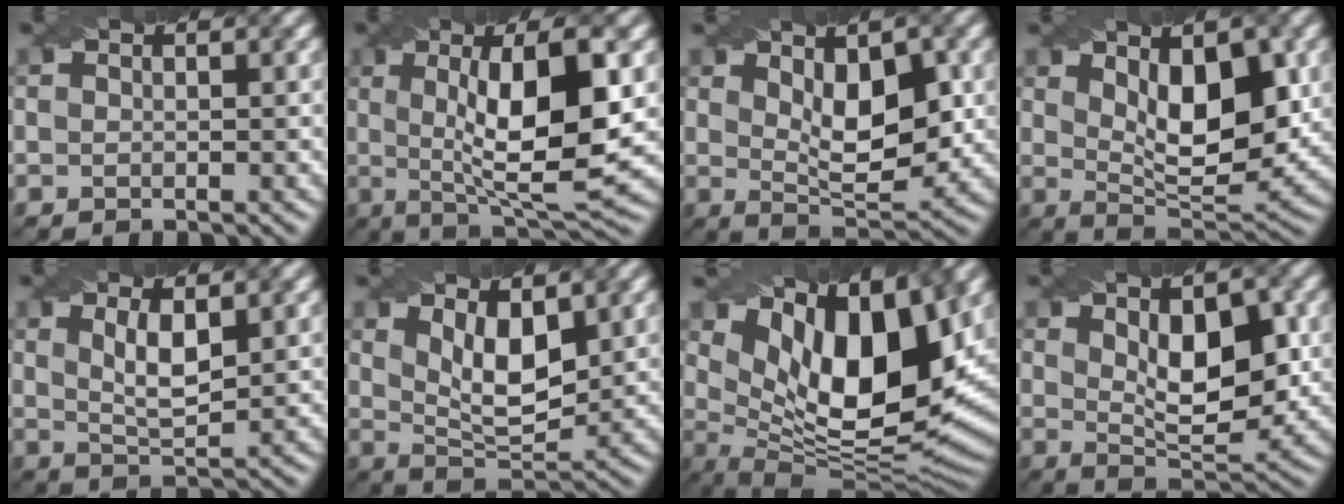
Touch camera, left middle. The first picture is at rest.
{"total": 10.5, "force": [1.1, 2.7, 10.1], "torque": [-0.155, 0.002, 0.022]}
{"total": 6.8, "force": [1.5, 3.0, 6.0], "torque": [-0.091, 0.000, 0.027]}
{"total": 8.7, "force": [2.2, 3.6, 7.6], "torque": [-0.114, 0.000, 0.036]}
{"total": 3.3, "force": [1.2, 1.0, 2.9], "torque": [-0.060, -0.004, 0.026]}
{"total": 5.1, "force": [2.0, 2.2, 4.2], "torque": [-0.081, -0.011, 0.038]}
{"total": 14.1, "force": [5.4, 6.1, 11.4], "torque": [-0.191, -0.004, 0.102]}
{"total": 7.5, "force": [1.5, 3.2, 6.6], "torque": [-0.100, 0.003, 0.026]}